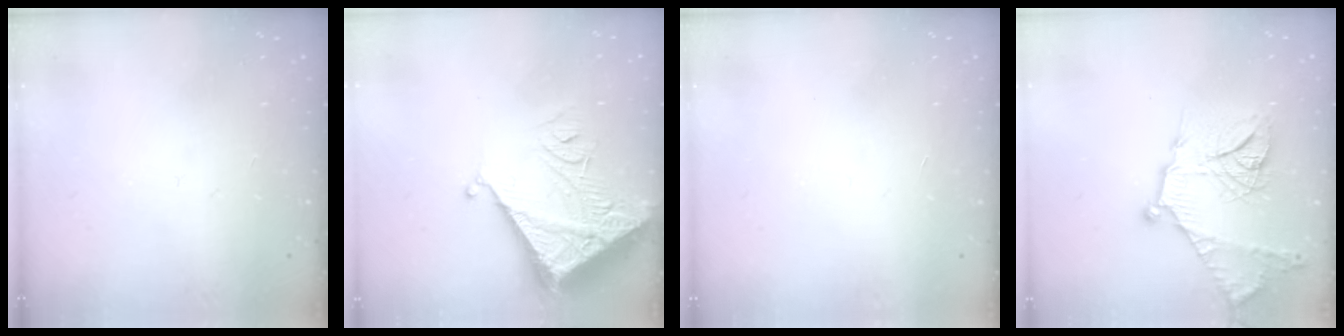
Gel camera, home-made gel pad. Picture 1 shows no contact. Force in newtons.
{"total": 7.4, "press": 7.3, "slide": 0.8}
{"total": 1.7, "press": 1.7, "slide": 0.1}
{"total": 19.7, "press": 19.6, "slide": 1.7}